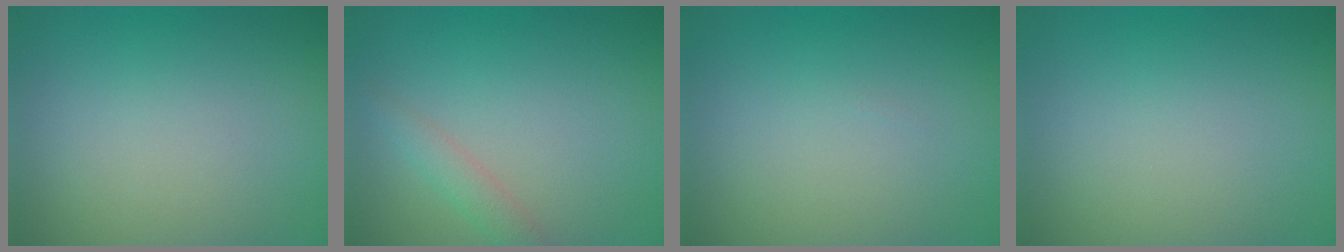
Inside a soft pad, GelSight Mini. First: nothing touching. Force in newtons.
{"total": 1.8, "press": 1.8, "slide": 0.1}
{"total": 0.0}
{"total": 0.0}